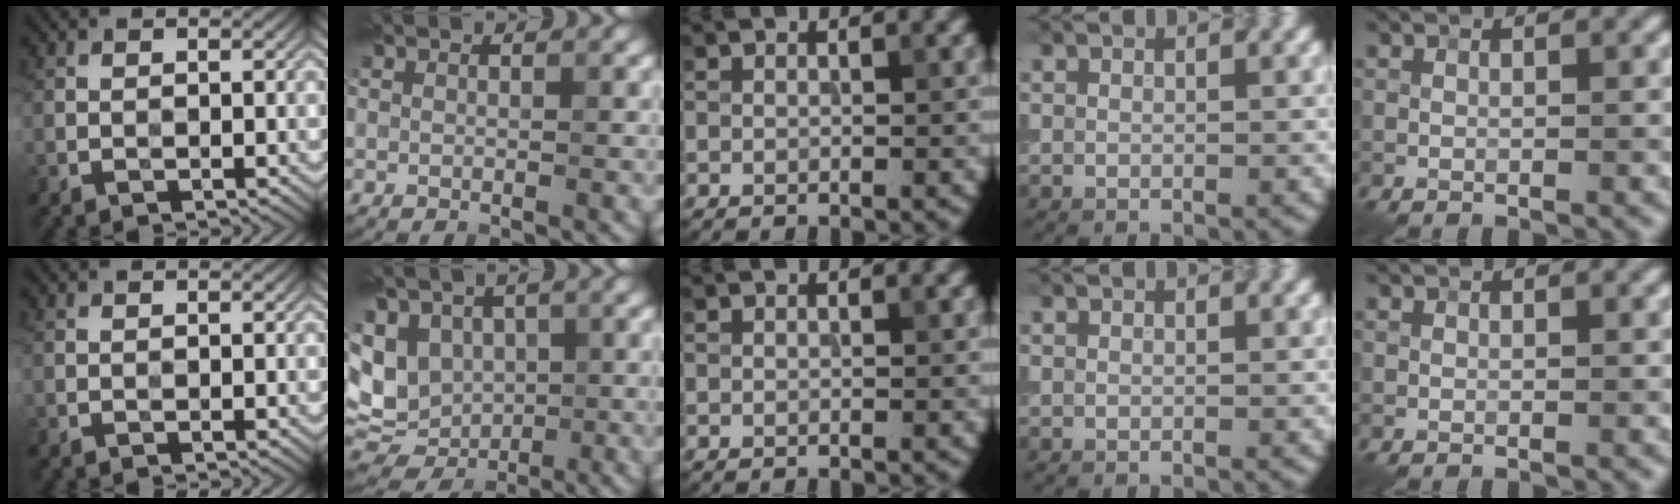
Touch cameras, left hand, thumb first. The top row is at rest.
{"index": {"total": 7.7, "force": [0.8, 6.3, 4.4], "torque": [-0.084, 0.007, 0.024]}}